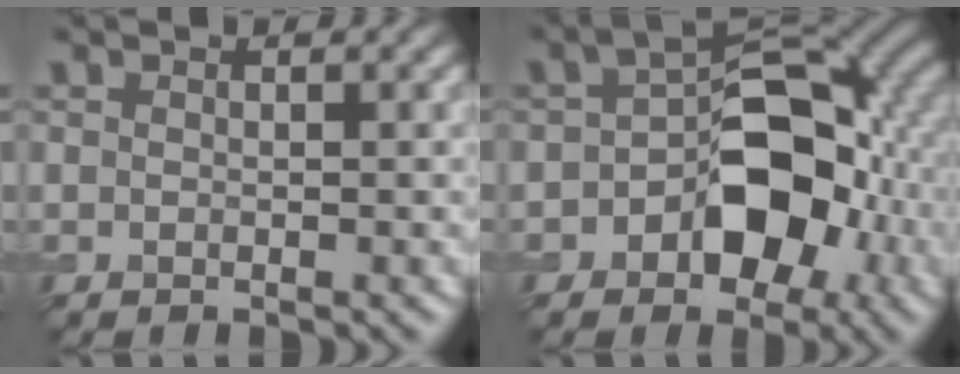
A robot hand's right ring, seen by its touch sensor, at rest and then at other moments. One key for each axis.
{"total": 8.6, "fx": -2.2, "fy": 5.3, "fz": 6.4, "tx": -0.085, "ty": 0.017, "tz": -0.042}